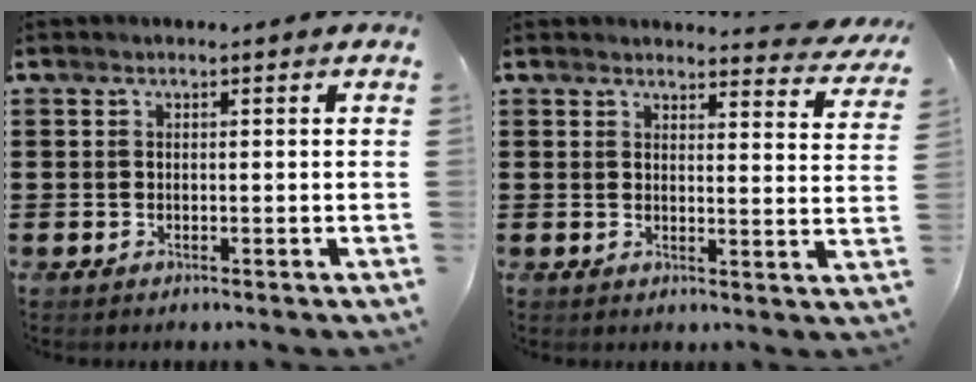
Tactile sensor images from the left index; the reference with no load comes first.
{"total": 3.4, "force": [3.3, 0.3, 0.8], "torque": [-0.013, -0.019, 0.057]}